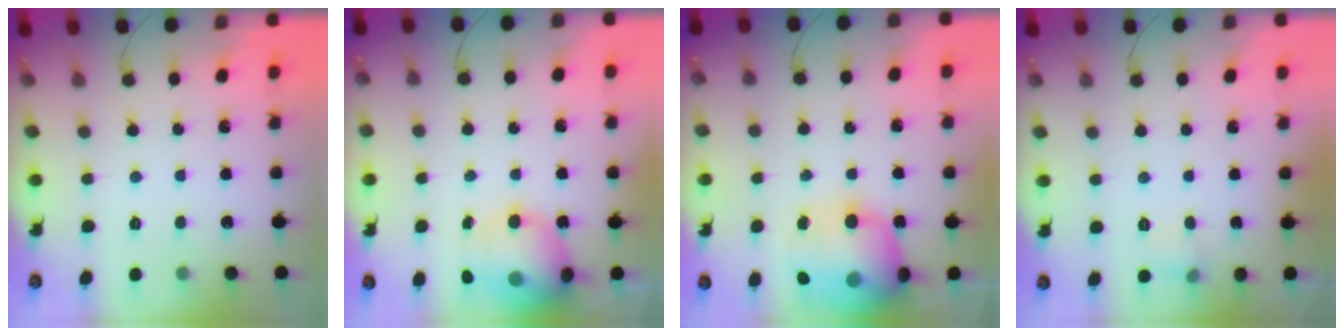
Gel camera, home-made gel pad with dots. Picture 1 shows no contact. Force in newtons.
{"total": 17.9, "press": 17.4, "slide": 3.9}
{"total": 20.9, "press": 20.5, "slide": 4.5}
{"total": 5.1, "press": 4.8, "slide": 1.7}